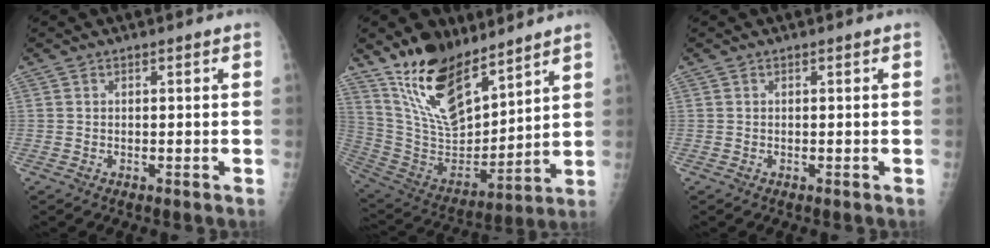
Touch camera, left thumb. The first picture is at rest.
{"total": 18.4, "force": [13.1, 7.8, 10.2], "torque": [-0.143, -0.078, 0.258]}
{"total": 0.0}